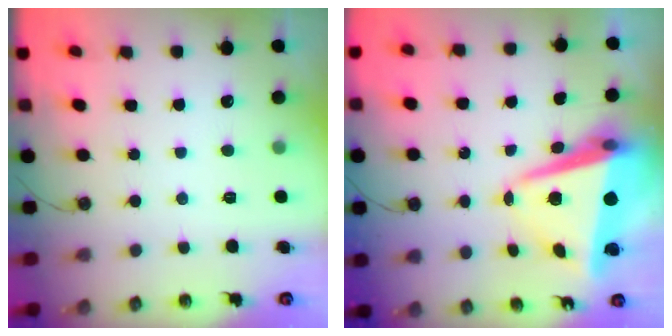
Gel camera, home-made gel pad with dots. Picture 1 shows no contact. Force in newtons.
{"total": 11.0, "press": 10.7, "slide": 2.5}